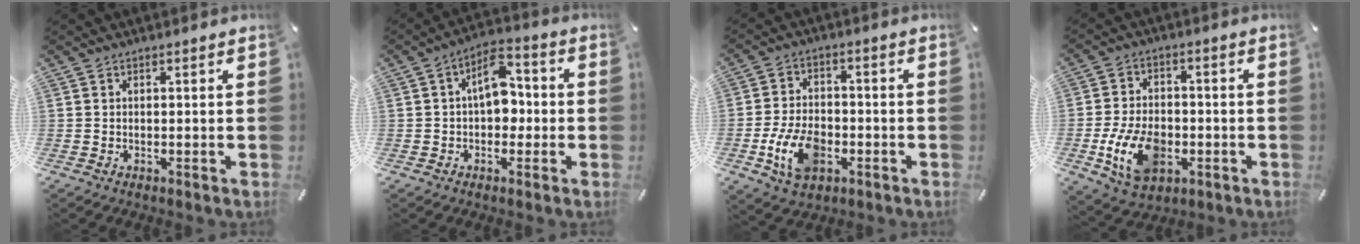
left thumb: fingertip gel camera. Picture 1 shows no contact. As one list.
[{"total": 9.0, "force": [0.2, 5.9, 6.8], "torque": [-0.093, 0.008, 0.001]}, {"total": 11.5, "force": [-3.9, 7.5, 7.8], "torque": [-0.164, 0.005, -0.069]}, {"total": 13.2, "force": [-3.7, 8.9, 9.0], "torque": [-0.184, 0.001, -0.066]}]